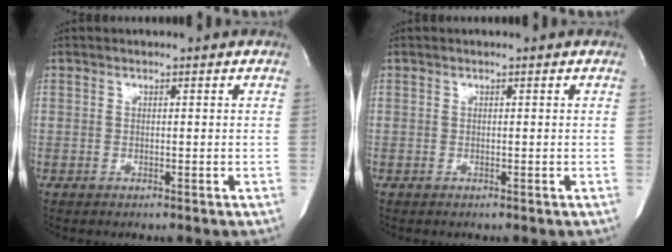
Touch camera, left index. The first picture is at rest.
{"total": 0.0}